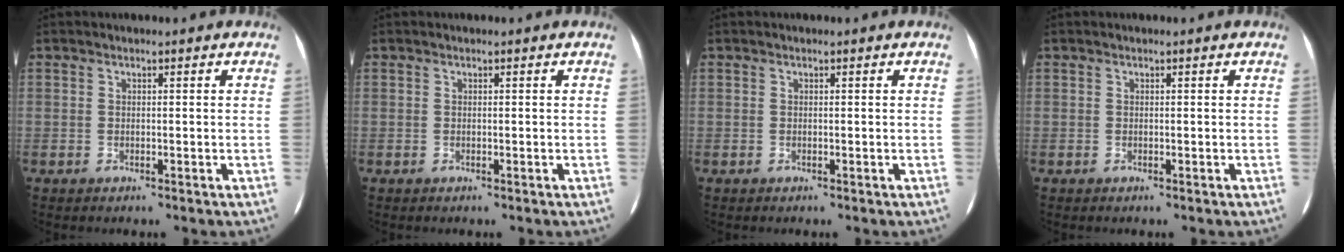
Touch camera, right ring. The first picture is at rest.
{"total": 0.0}
{"total": 0.0}
{"total": 0.0}